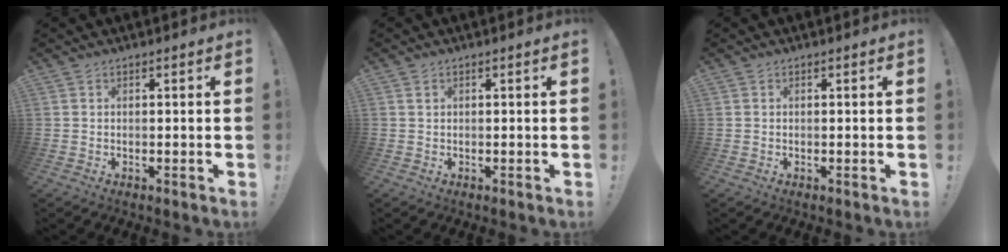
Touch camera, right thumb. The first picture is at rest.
{"total": 1.2, "force": [0.3, 1.1, 0.3], "torque": [0.009, -0.002, 0.002]}
{"total": 0.0}